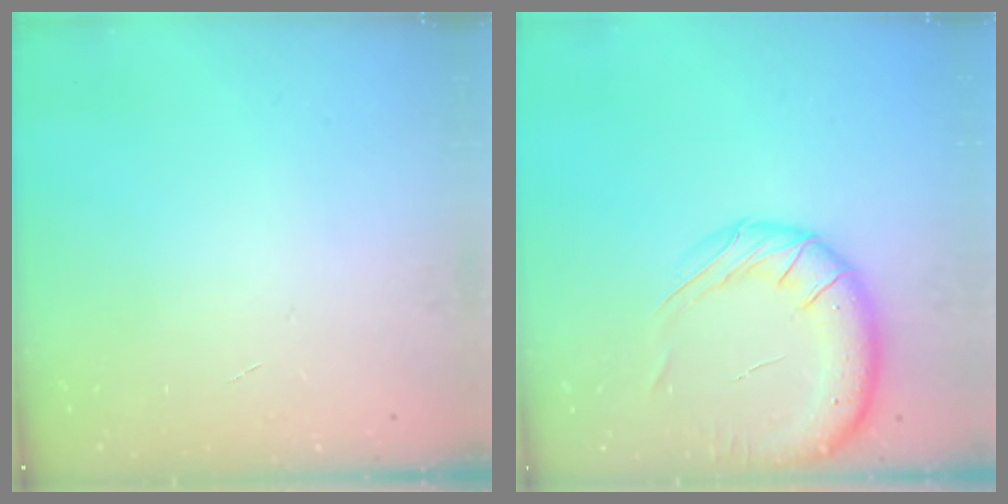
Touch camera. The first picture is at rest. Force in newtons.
{"total": 14.8, "press": 14.6, "slide": 2.5}